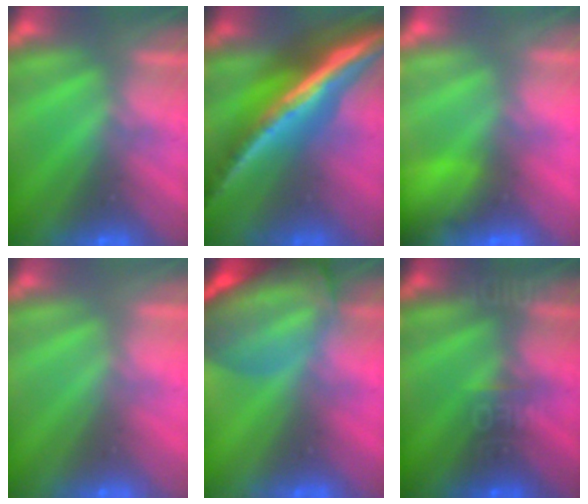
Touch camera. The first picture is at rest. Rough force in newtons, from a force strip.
{"total": 7.1}
{"total": 7.8}
{"total": 2.9}
{"total": 7.2}
{"total": 3.5}